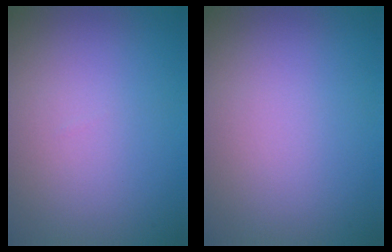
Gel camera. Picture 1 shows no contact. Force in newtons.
{"total": 0.0}